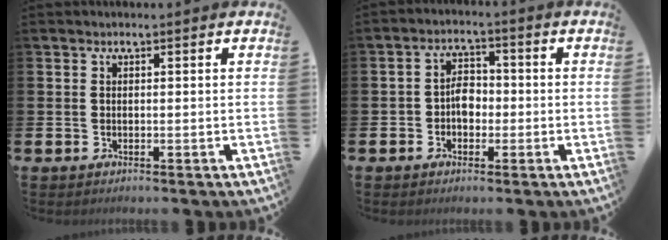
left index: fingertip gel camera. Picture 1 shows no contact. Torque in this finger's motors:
{"motor_torque": [0.03, 0.16, 0.04, 0.03]}